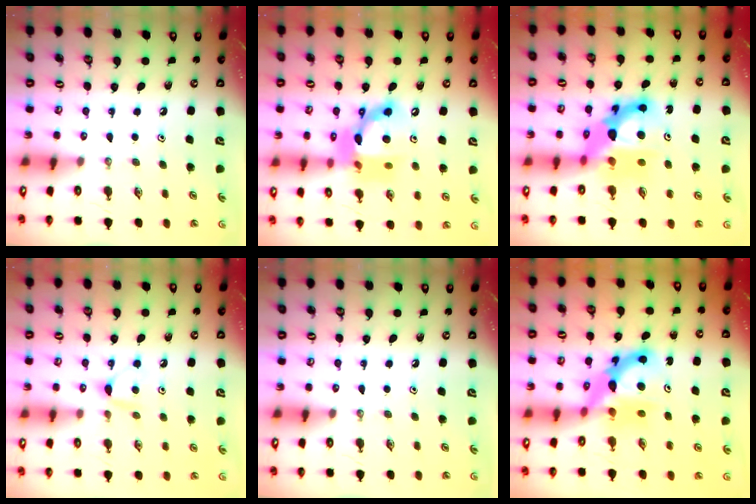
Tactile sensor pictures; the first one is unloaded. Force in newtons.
{"total": 15.0, "press": 15.0, "slide": 0.8}
{"total": 12.1, "press": 12.1, "slide": 1.3}
{"total": 5.5, "press": 5.5, "slide": 0.7}
{"total": 0.0}
{"total": 7.8, "press": 7.8, "slide": 0.6}